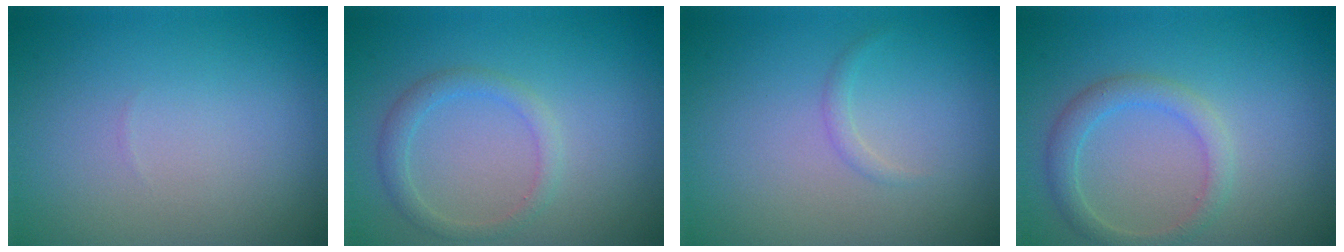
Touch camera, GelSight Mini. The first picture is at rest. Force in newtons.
{"total": 1.8, "press": 1.8, "slide": 0.2}
{"total": 0.7, "press": 0.7, "slide": 0.0}
{"total": 2.4, "press": 2.4, "slide": 0.2}